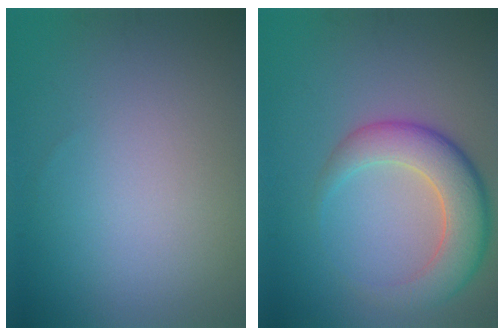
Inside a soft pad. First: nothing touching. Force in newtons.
{"total": 6.0, "press": 6.0, "slide": 0.2}